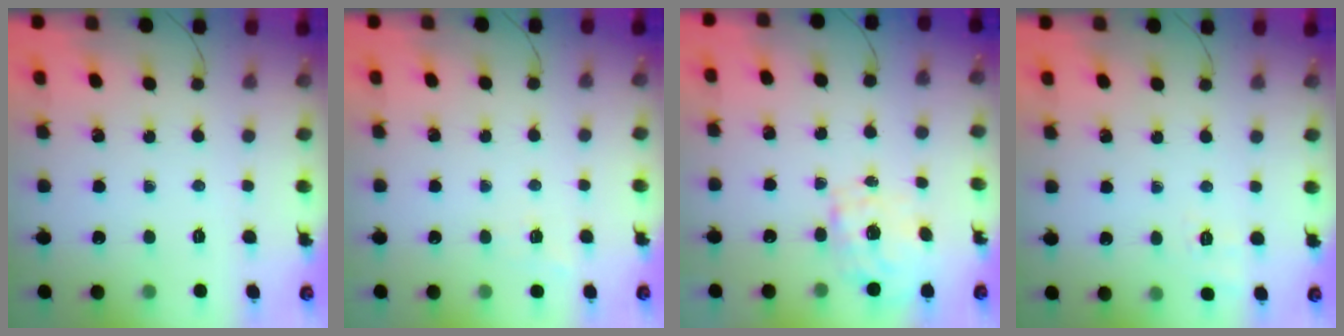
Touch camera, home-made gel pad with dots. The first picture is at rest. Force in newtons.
{"total": 2.8, "press": 2.4, "slide": 1.6}
{"total": 0.9, "press": 0.7, "slide": 0.6}
{"total": 2.7, "press": 1.6, "slide": 2.1}